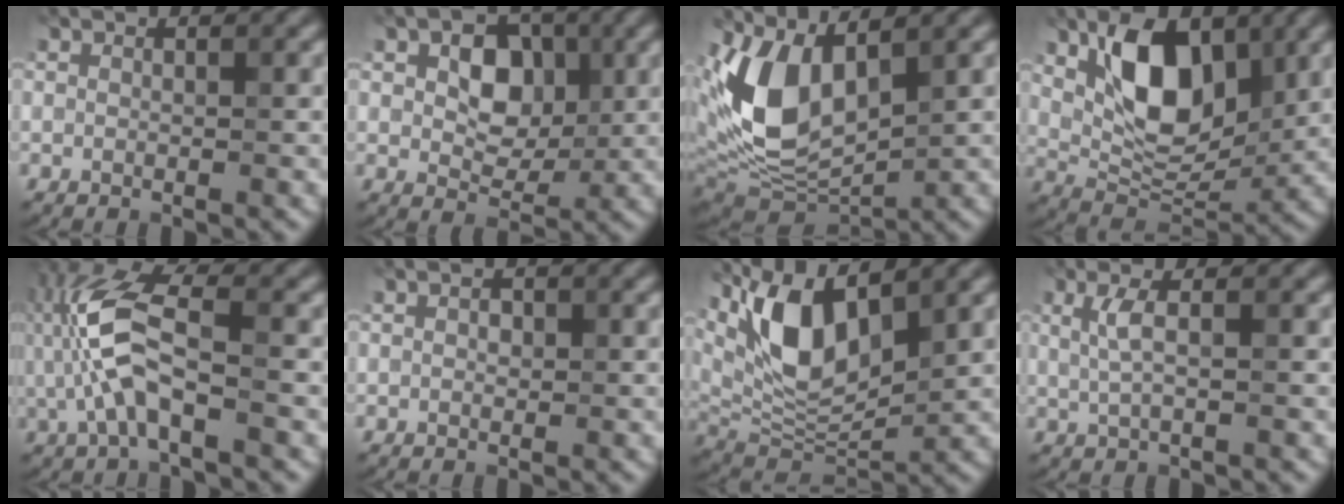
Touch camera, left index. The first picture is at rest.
{"total": 4.9, "force": [0.9, 3.4, 3.4], "torque": [-0.056, -0.002, 0.008]}
{"total": 8.0, "force": [2.0, 4.9, 6.0], "torque": [-0.132, -0.022, 0.041]}
{"total": 8.8, "force": [2.9, 4.9, 6.6], "torque": [-0.113, -0.007, 0.051]}
{"total": 7.1, "force": [-0.2, 2.8, 6.5], "torque": [-0.150, 0.011, -0.007]}
{"total": 0.8, "force": [0.1, 0.6, 0.5], "torque": [-0.006, -0.002, 0.000]}
{"total": 8.4, "force": [3.7, 3.6, 6.7], "torque": [-0.131, -0.010, 0.070]}
{"total": 2.1, "force": [0.4, 0.5, 1.9], "torque": [-0.043, -0.001, 0.010]}